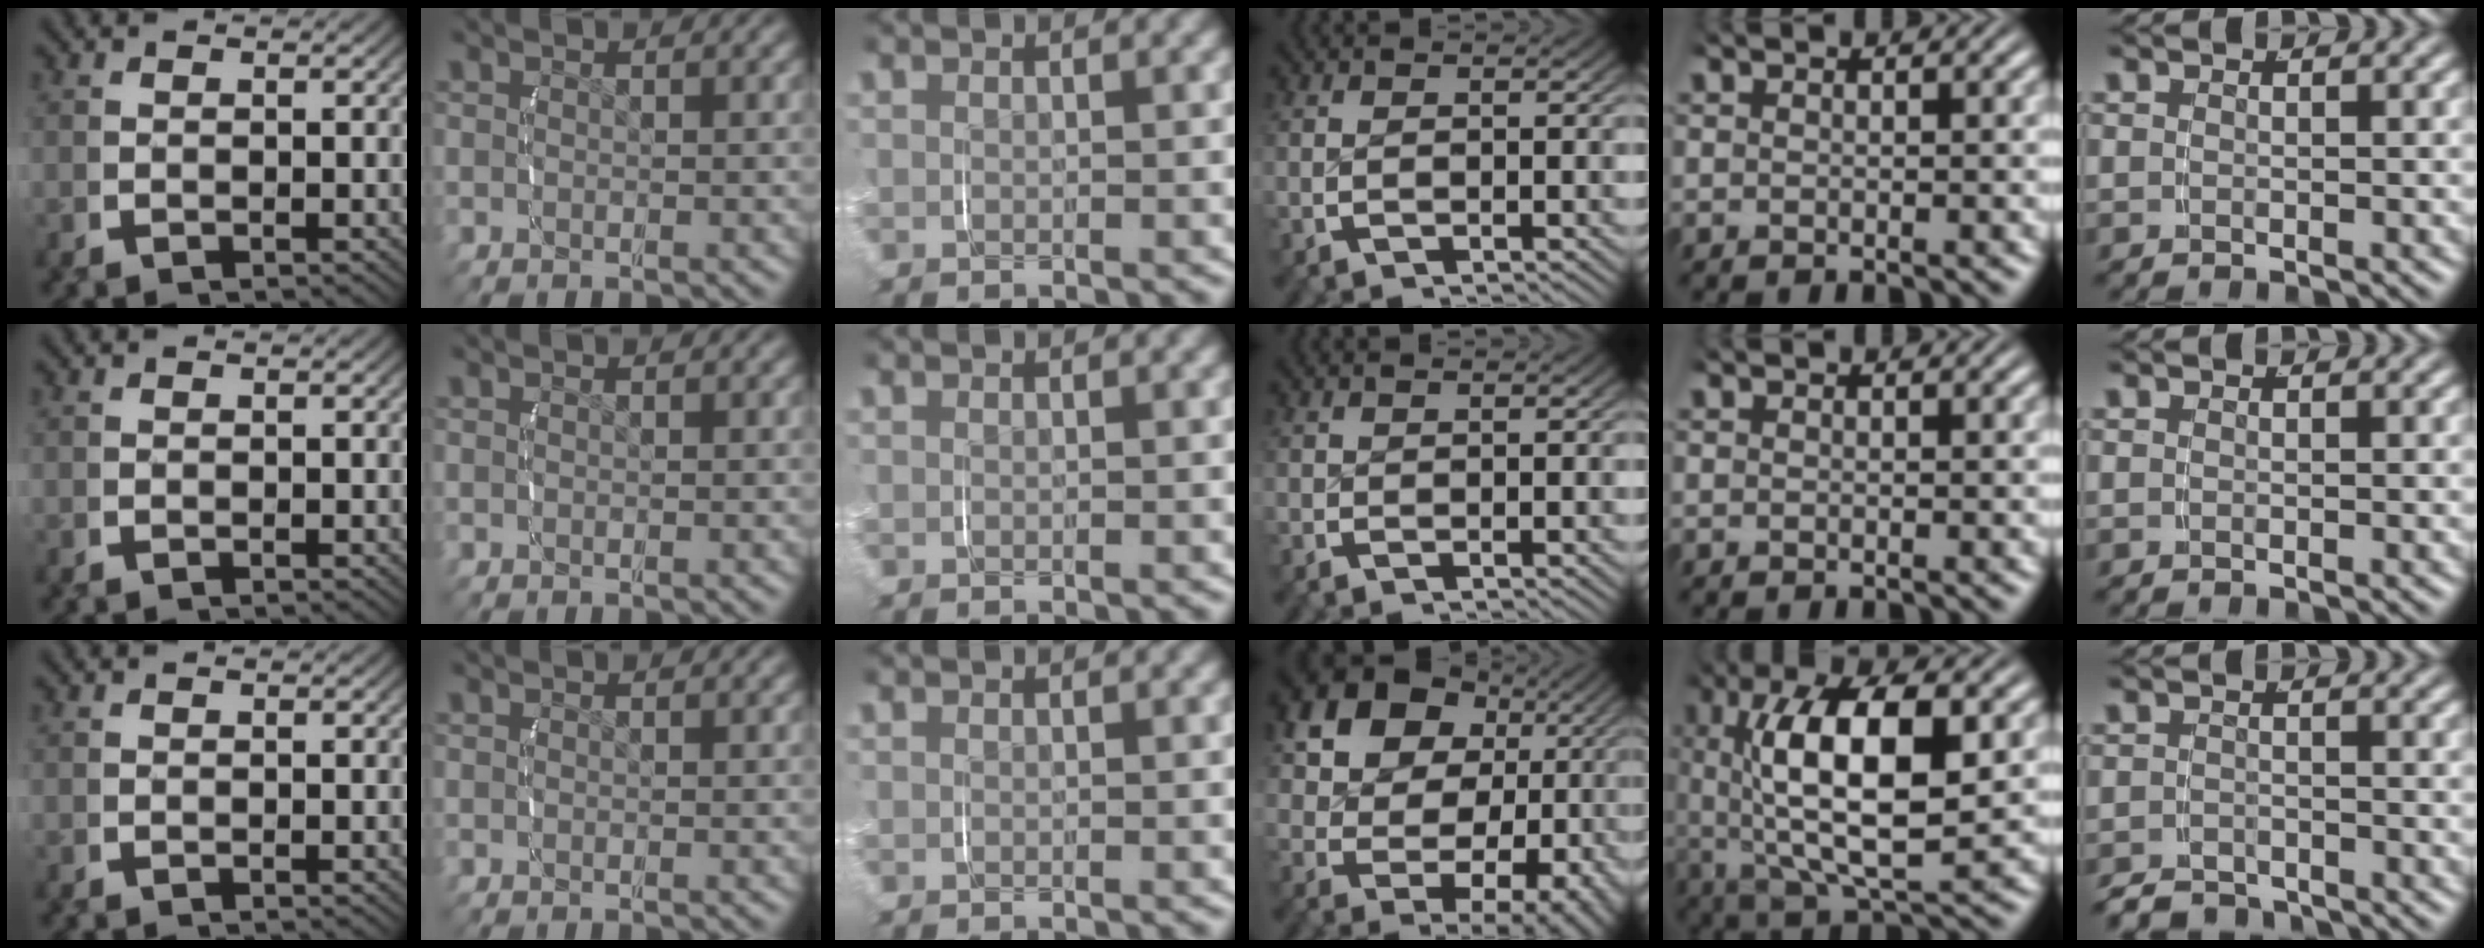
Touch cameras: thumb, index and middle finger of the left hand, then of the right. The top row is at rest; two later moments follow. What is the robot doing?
{"motion": "grasp_and_lifting", "object": "velcro strap"}